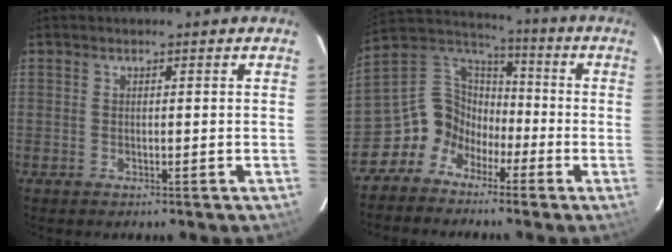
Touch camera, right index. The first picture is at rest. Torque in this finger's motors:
{"motor_torque": [0.69, -0.57, 0.24, 0.01]}